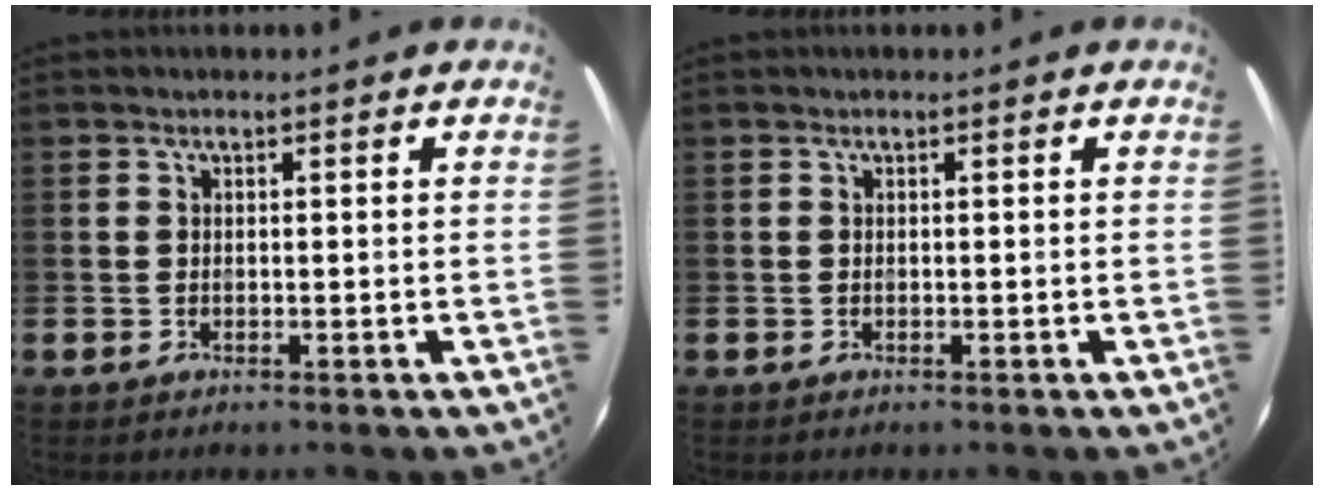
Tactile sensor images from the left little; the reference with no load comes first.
{"total": 0.0}